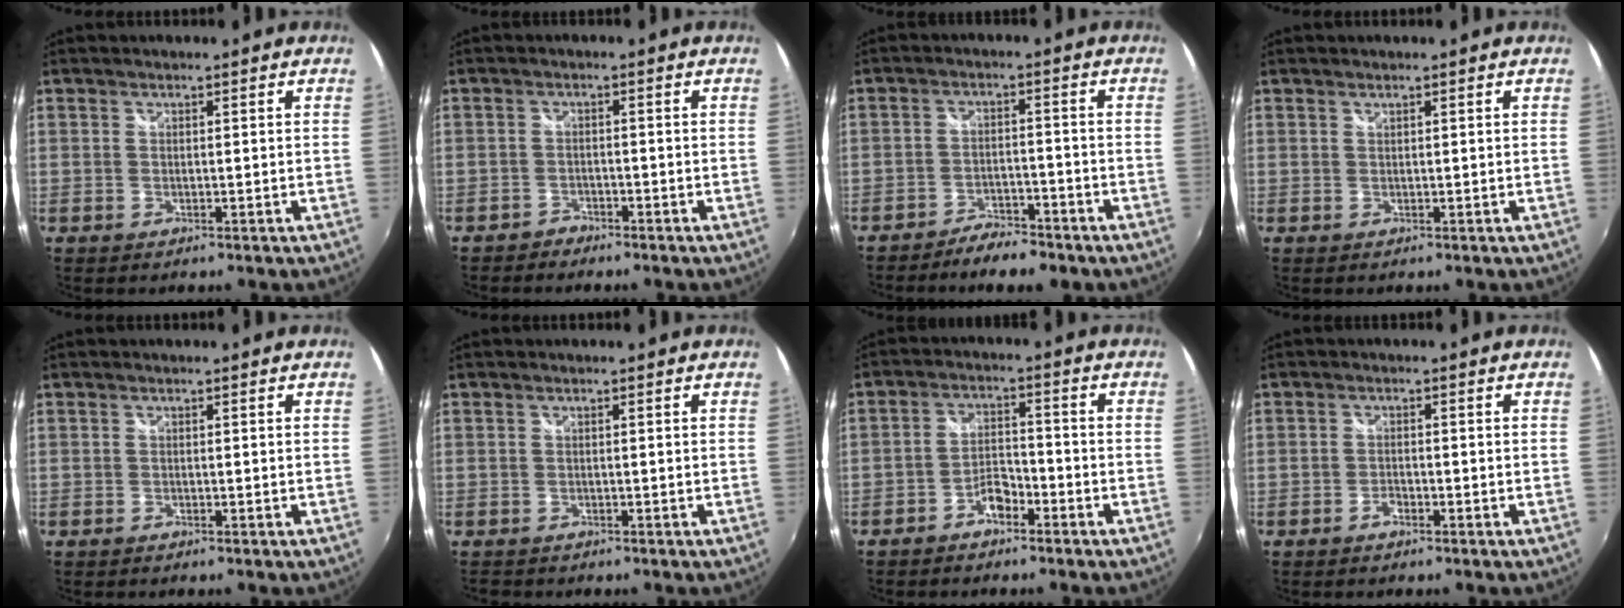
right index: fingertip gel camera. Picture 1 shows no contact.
{"total": 2.2, "force": [-2.0, 1.0, -0.2], "torque": [-0.004, 0.002, -0.039]}
{"total": 6.9, "force": [-5.8, 2.3, 2.9], "torque": [-0.076, 0.002, -0.088]}
{"total": 0.0}
{"total": 0.6, "force": [-0.5, 0.2, 0.1], "torque": [-0.002, -0.004, -0.011]}
{"total": 2.0, "force": [-1.8, 0.8, 0.4], "torque": [-0.013, -0.011, -0.026]}
{"total": 4.4, "force": [-3.3, 1.9, 2.2], "torque": [-0.052, 0.014, -0.057]}
{"total": 1.5, "force": [-1.2, 0.5, 0.7], "torque": [-0.019, 0.003, -0.024]}